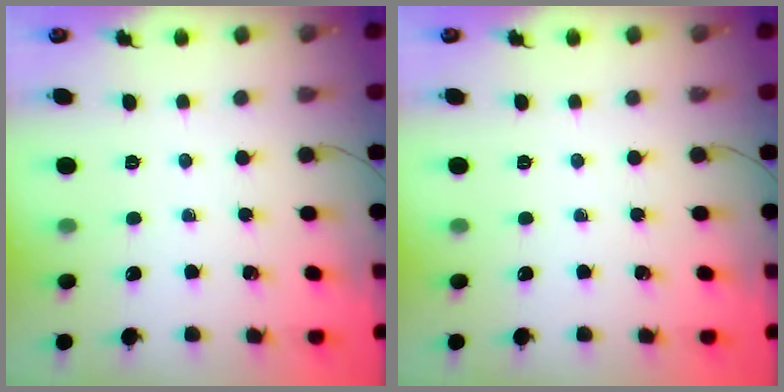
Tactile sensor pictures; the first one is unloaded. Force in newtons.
{"total": 0.0}